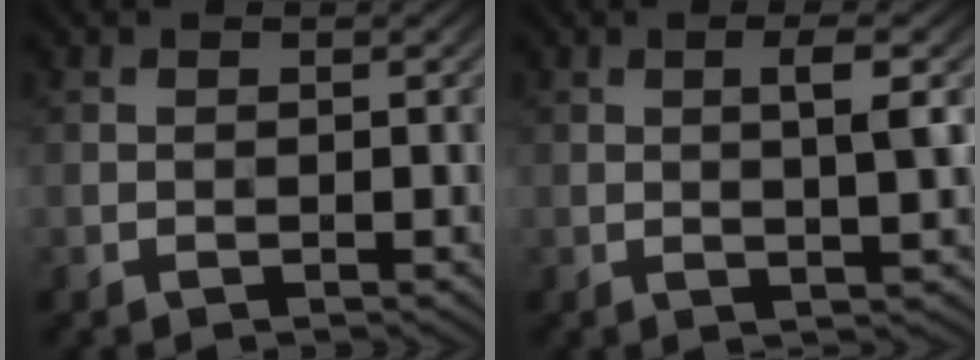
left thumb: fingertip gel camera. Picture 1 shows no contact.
{"total": 3.1, "force": [1.1, 0.1, 2.9], "torque": [-0.045, 0.008, 0.014]}